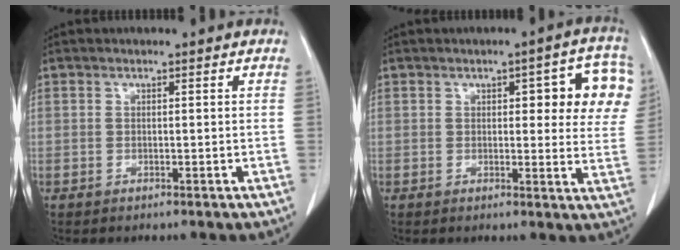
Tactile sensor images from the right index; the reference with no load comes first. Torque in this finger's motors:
{"motor_torque": [0.82, 0.48, 0.22, 0.04]}